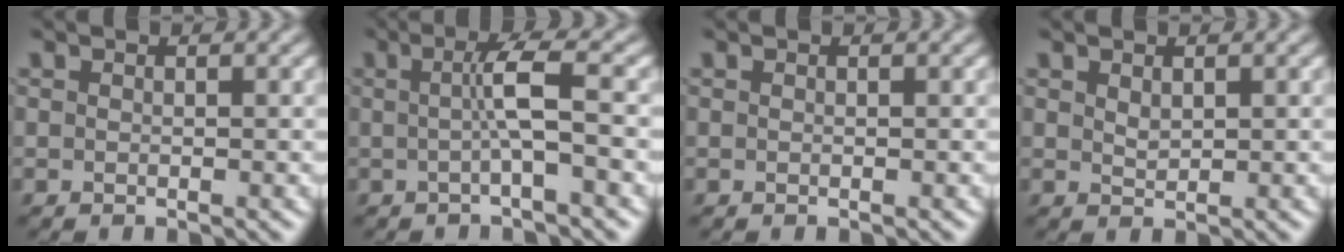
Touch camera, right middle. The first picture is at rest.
{"total": 3.4, "force": [-0.1, 0.4, 3.4], "torque": [-0.063, 0.004, -0.005]}
{"total": 0.0}
{"total": 1.1, "force": [0.5, 0.5, 0.8], "torque": [-0.017, -0.001, 0.015]}